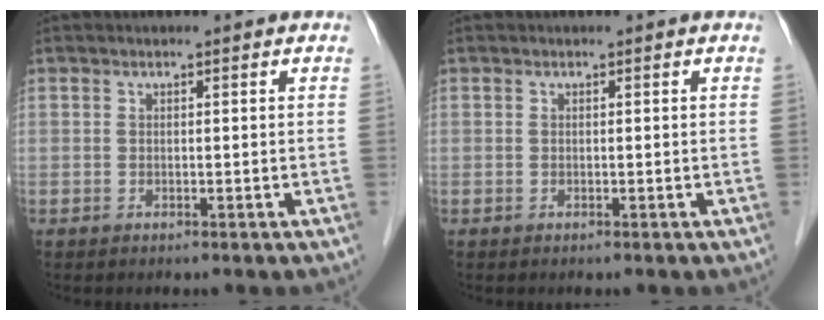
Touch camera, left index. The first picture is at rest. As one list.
[{"total": 0.0}]